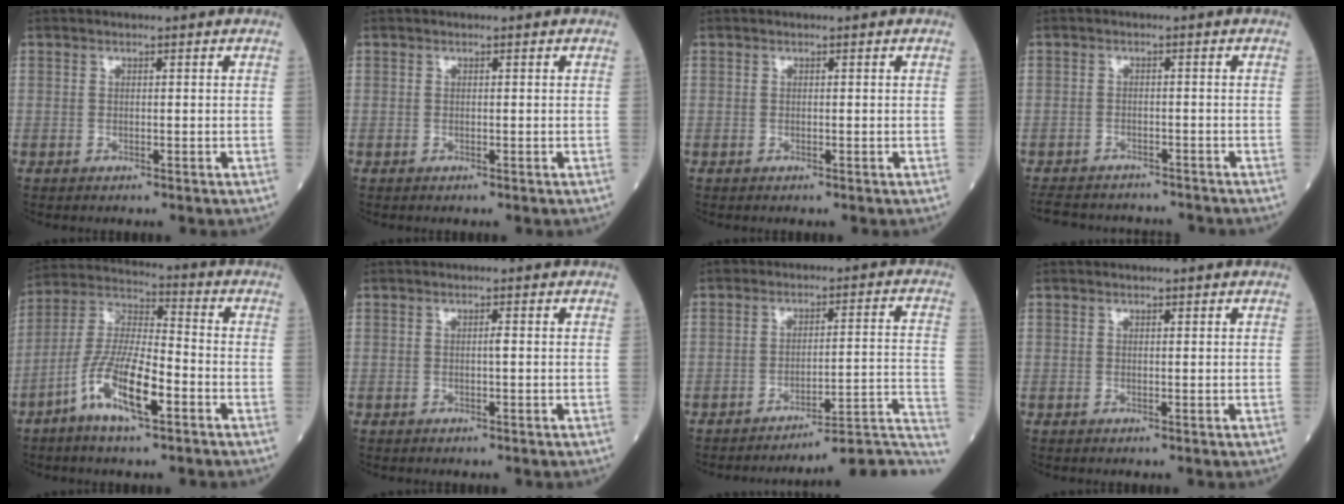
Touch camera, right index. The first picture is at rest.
{"total": 0.0}
{"total": 0.0}
{"total": 10.2, "force": [-9.3, 3.5, 2.4], "torque": [-0.046, 0.005, -0.124]}
{"total": 11.9, "force": [-5.5, 2.4, 10.3], "torque": [-0.212, -0.001, -0.106]}
{"total": 0.6, "force": [-0.1, -0.1, 0.6], "torque": [-0.010, 0.000, -0.002]}
{"total": 12.5, "force": [-12.1, -1.2, 2.9], "torque": [-0.005, 0.029, -0.162]}
{"total": 0.0}